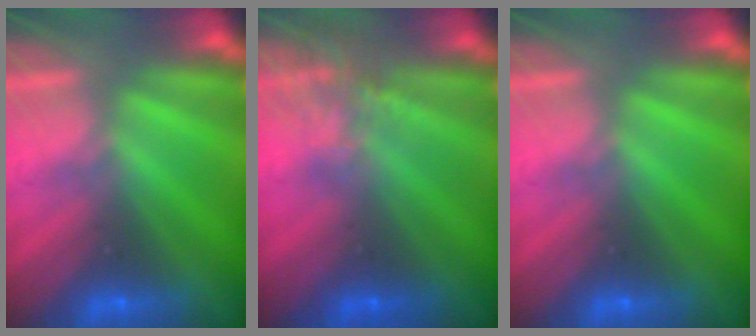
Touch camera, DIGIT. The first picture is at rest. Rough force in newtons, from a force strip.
{"total": 3.9}
{"total": 0.0}